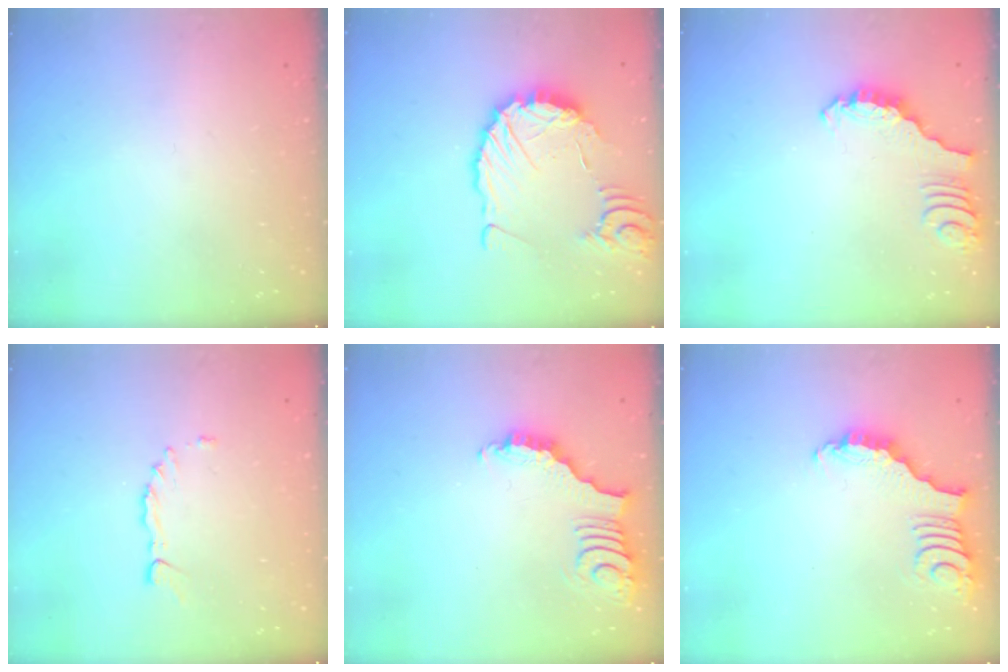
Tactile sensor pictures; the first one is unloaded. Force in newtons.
{"total": 12.3, "press": 12.2, "slide": 1.6}
{"total": 2.9, "press": 2.9, "slide": 0.3}
{"total": 2.2, "press": 2.2, "slide": 0.3}
{"total": 3.9, "press": 3.8, "slide": 0.5}
{"total": 2.2, "press": 2.2, "slide": 0.3}